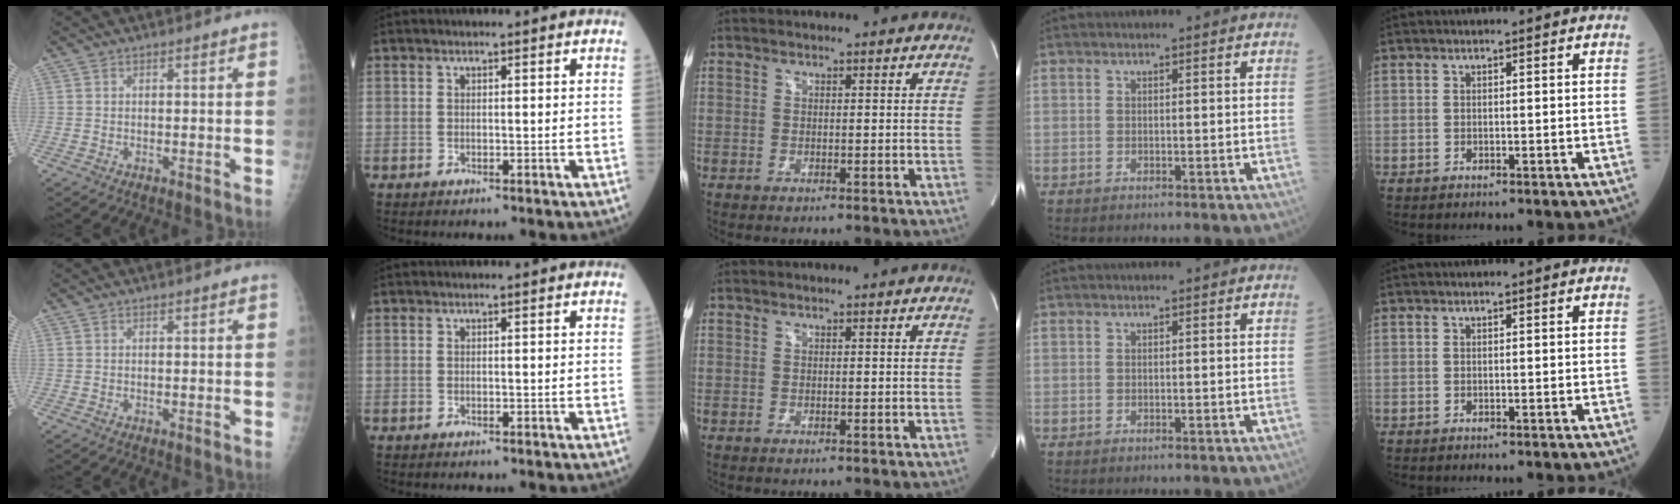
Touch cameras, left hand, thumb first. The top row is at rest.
{}